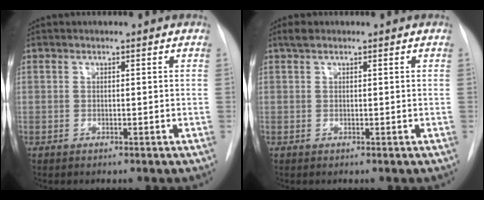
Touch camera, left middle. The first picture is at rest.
{"total": 1.2, "force": [0.9, 0.5, 0.6], "torque": [-0.012, 0.013, 0.016]}